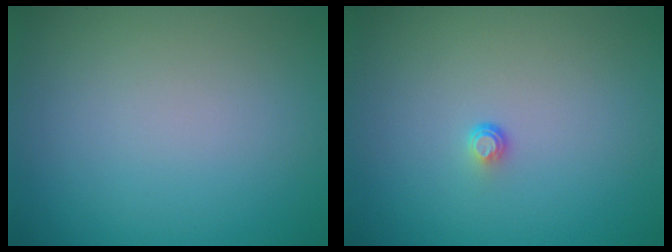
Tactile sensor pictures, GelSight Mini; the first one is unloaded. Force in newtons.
{"total": 0.7, "press": 0.4, "slide": 0.6}